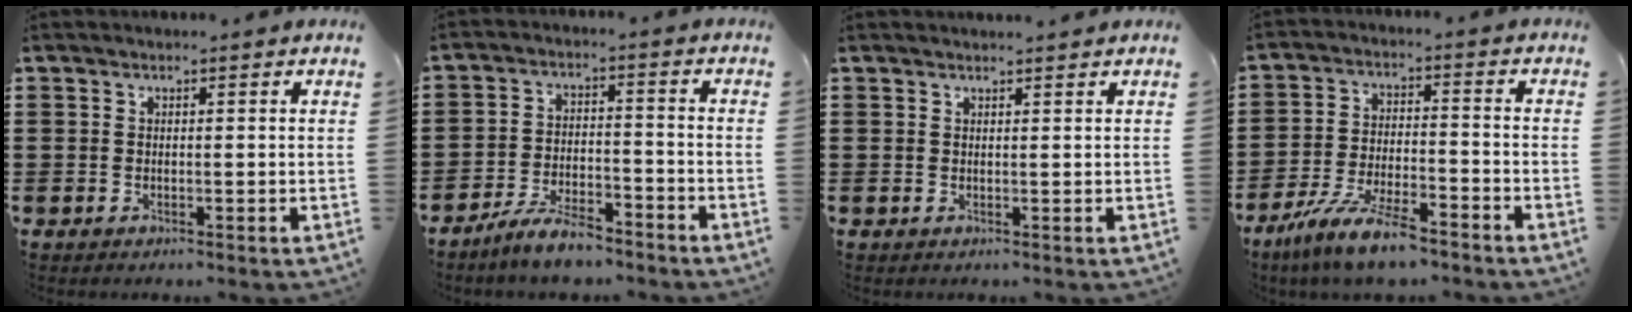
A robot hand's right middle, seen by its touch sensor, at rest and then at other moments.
{"total": 6.5, "force": [-5.8, 1.1, 2.8], "torque": [-0.062, 0.001, -0.111]}
{"total": 0.7, "force": [0.7, -0.1, 0.1], "torque": [-0.004, -0.002, 0.013]}
{"total": 9.1, "force": [-7.7, 1.0, 4.8], "torque": [-0.109, 0.001, -0.151]}